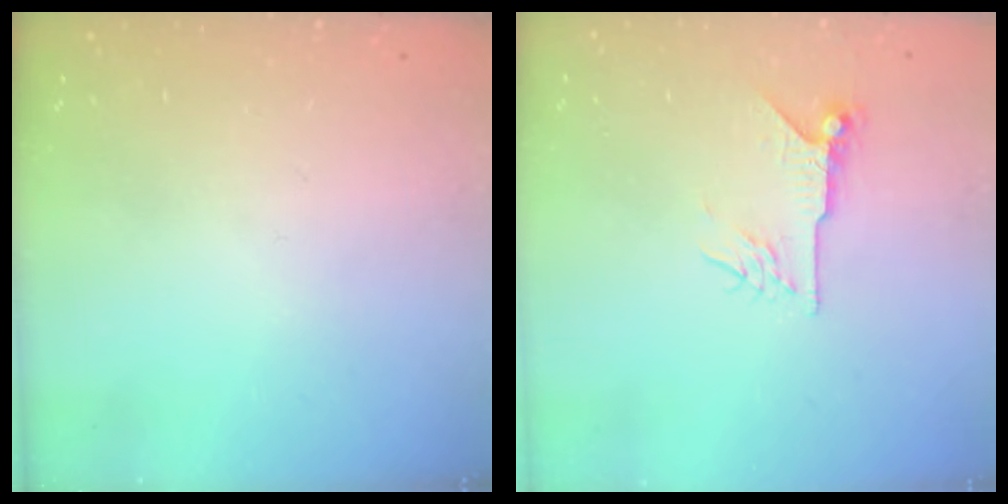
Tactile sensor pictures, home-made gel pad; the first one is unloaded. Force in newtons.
{"total": 7.2, "press": 7.2, "slide": 0.2}